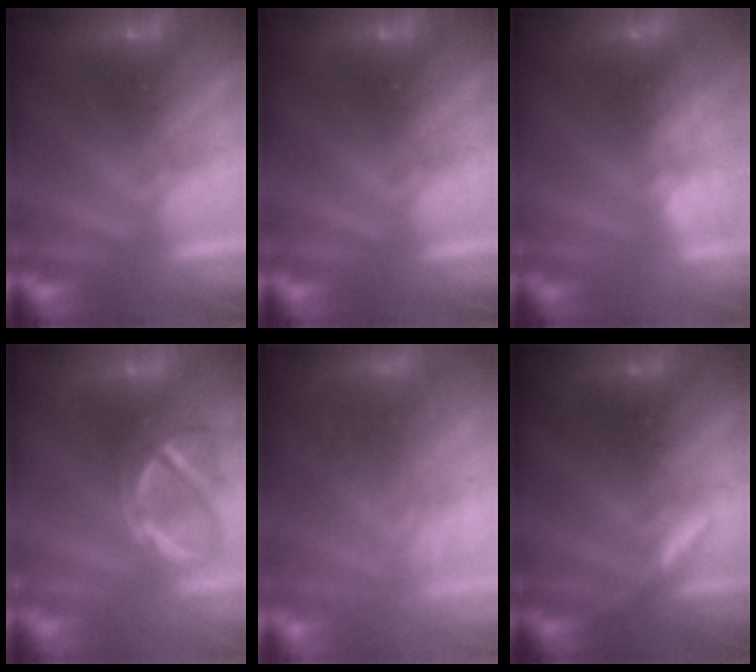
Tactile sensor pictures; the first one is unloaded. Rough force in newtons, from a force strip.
{"total": 0.0}
{"total": 11.8}
{"total": 3.7}
{"total": 7.5}
{"total": 3.0}